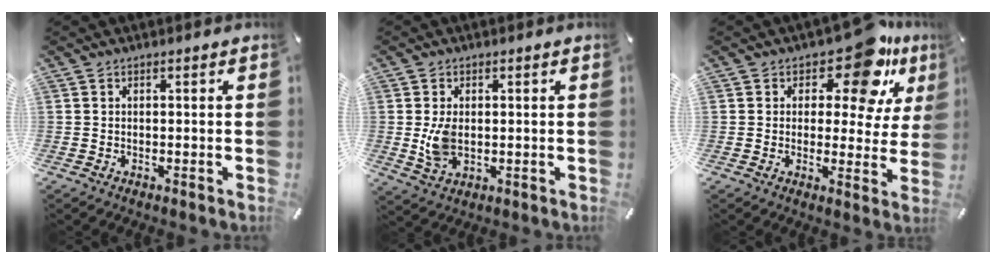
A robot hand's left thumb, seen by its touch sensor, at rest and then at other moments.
{"total": 5.9, "force": [0.2, 3.9, 4.4], "torque": [-0.078, -0.009, -0.002]}
{"total": 14.4, "force": [8.3, 6.6, 9.7], "torque": [-0.131, -0.050, 0.135]}